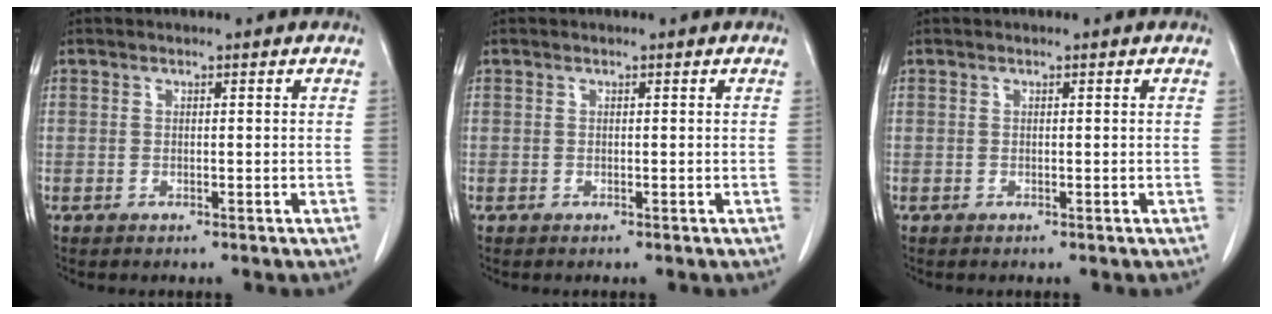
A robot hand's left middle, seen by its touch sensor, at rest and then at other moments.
{"total": 0.0}
{"total": 0.0}